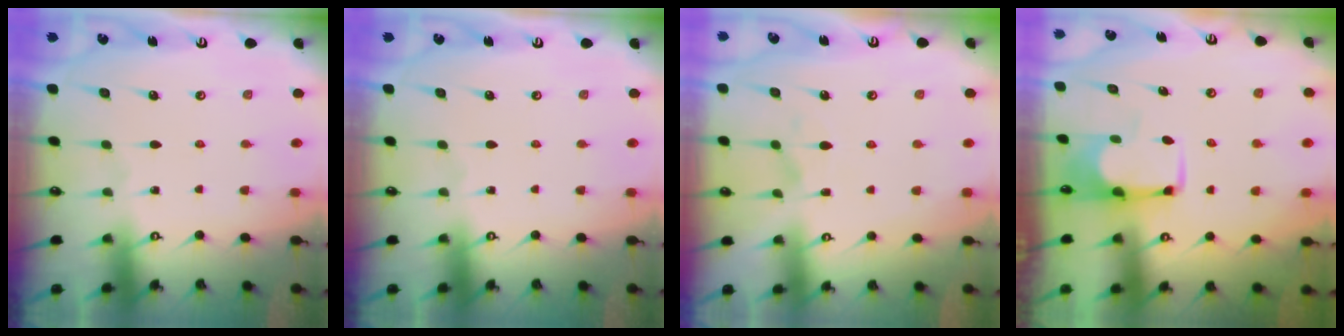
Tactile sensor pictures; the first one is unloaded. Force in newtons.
{"total": 0.0}
{"total": 4.6, "press": 4.4, "slide": 1.3}
{"total": 1.9, "press": 1.7, "slide": 0.8}